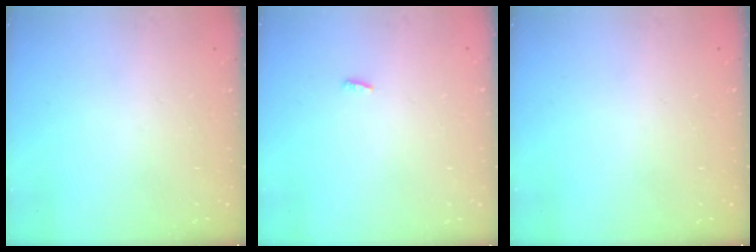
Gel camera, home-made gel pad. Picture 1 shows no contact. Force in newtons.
{"total": 2.3, "press": 2.1, "slide": 0.8}
{"total": 0.0}